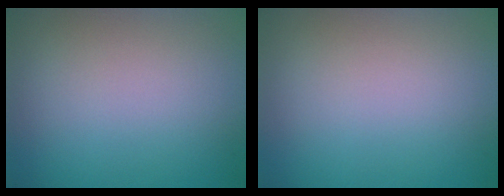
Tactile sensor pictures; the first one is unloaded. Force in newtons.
{"total": 0.0}